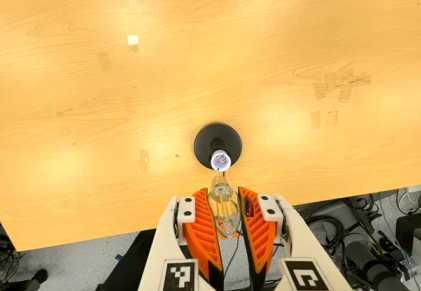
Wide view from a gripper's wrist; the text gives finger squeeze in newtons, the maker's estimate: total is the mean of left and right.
{"total": 19.5, "left": 23.7, "right": 15.3}